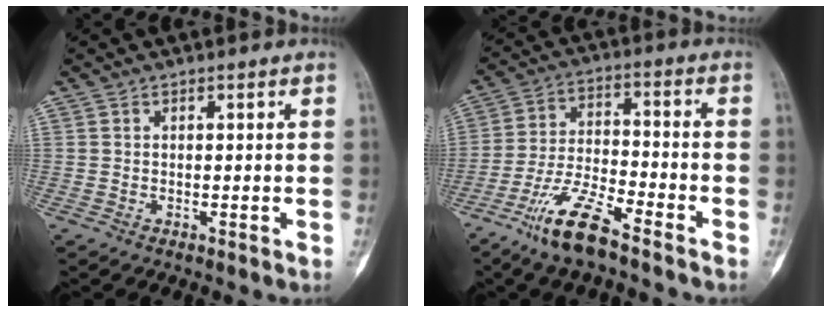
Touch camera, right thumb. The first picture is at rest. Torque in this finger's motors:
{"motor_torque": [1.58, 0.78, 1.03, -0.70, 0.08]}